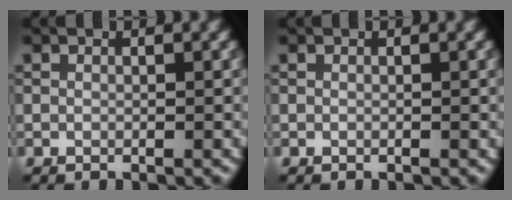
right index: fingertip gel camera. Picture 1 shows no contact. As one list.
[{"total": 0.0}]